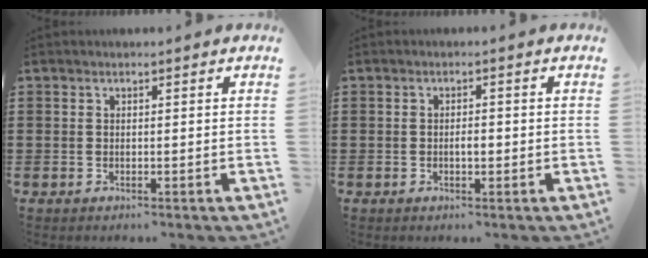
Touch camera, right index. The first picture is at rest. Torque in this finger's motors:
{"motor_torque": [0.37, -0.30, 0.03, 0.04]}